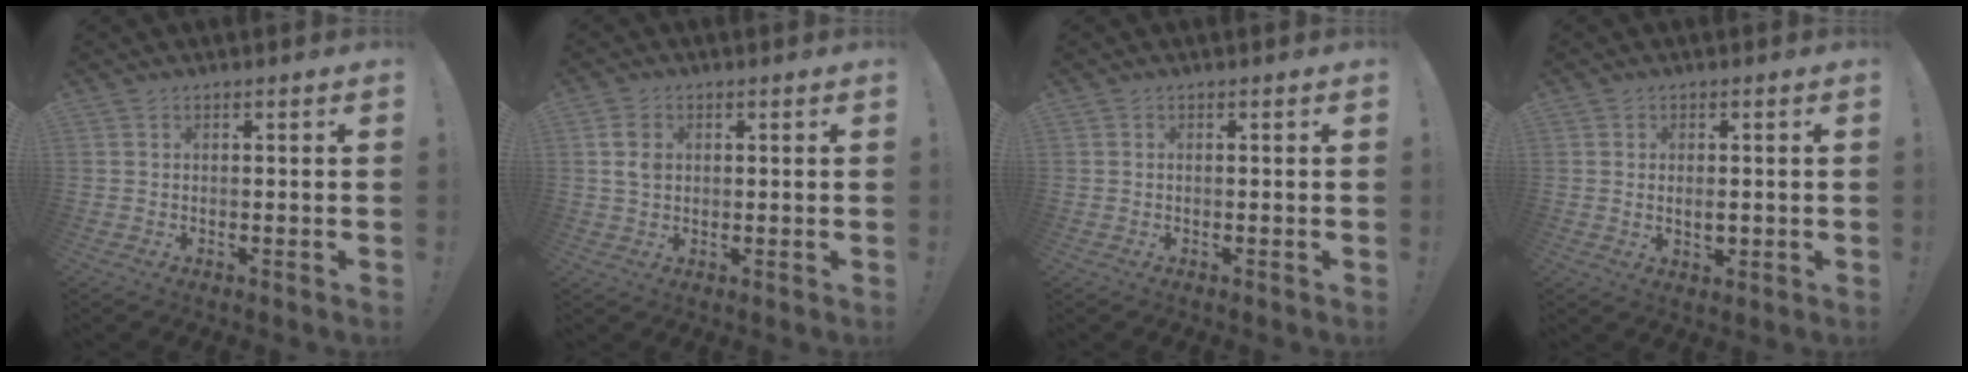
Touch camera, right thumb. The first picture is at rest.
{"total": 5.2, "force": [1.2, 4.0, 3.0], "torque": [-0.048, 0.007, 0.024]}
{"total": 0.0}
{"total": 2.7, "force": [0.0, 1.7, 2.0], "torque": [-0.031, 0.002, -0.001]}